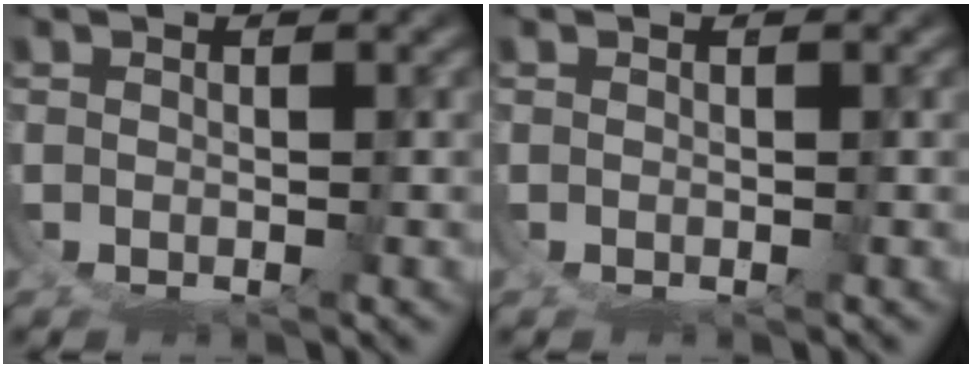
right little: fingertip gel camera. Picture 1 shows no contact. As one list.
[{"total": 0.0}]